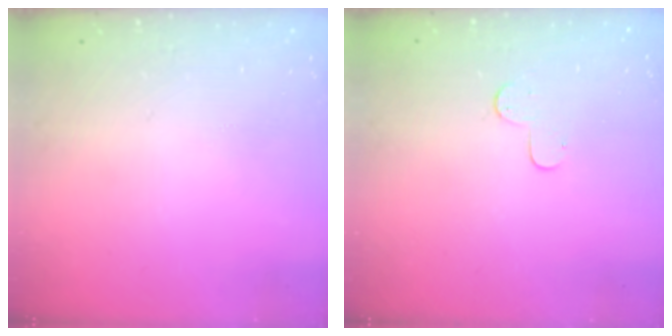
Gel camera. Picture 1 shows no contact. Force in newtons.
{"total": 4.3, "press": 4.3, "slide": 0.4}